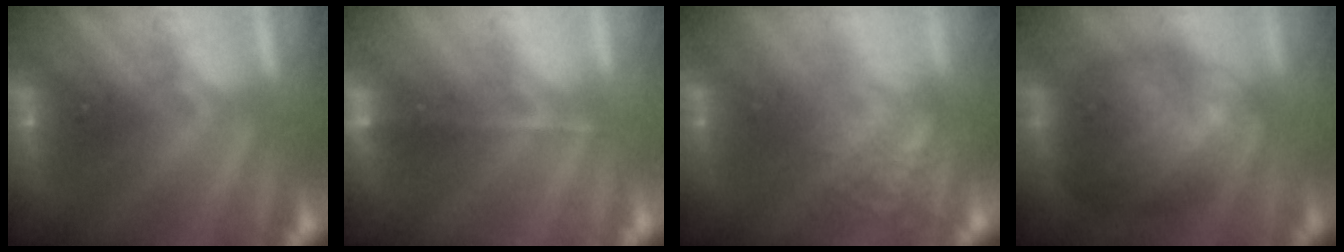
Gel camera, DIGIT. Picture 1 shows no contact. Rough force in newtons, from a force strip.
{"total": 1.6}
{"total": 4.7}
{"total": 8.5}